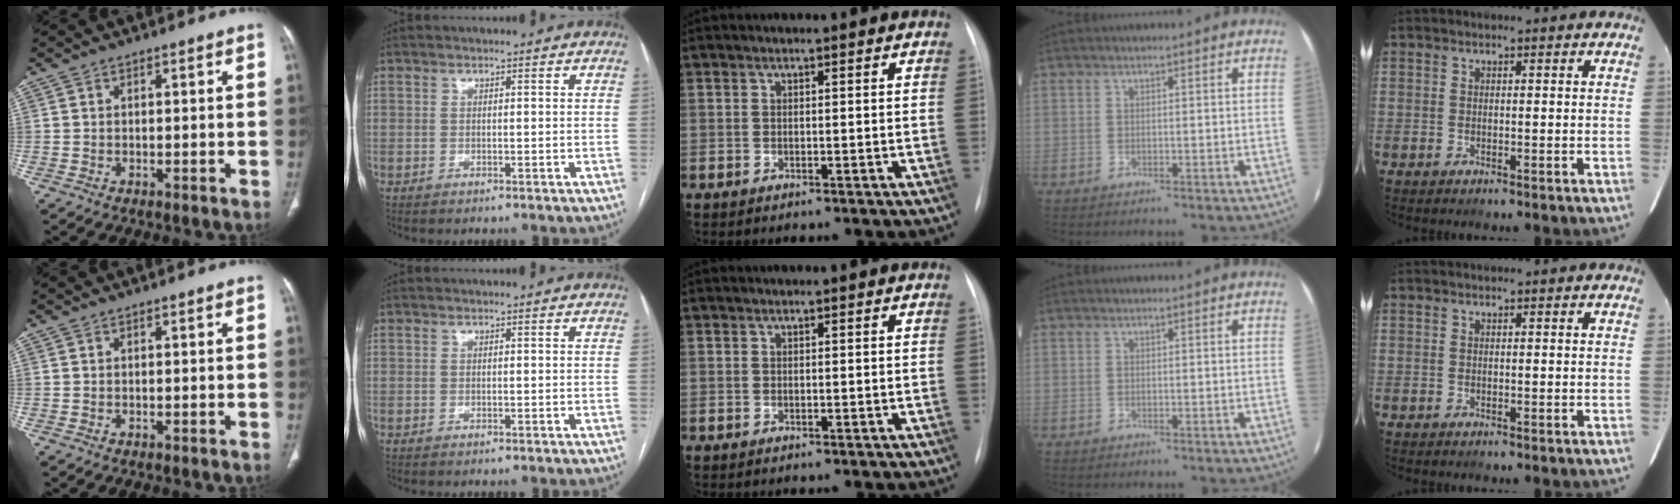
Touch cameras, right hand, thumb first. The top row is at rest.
{}